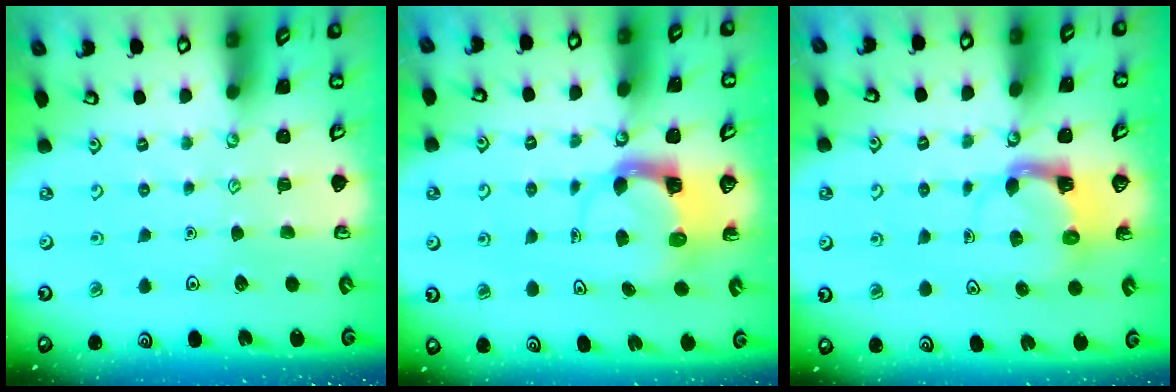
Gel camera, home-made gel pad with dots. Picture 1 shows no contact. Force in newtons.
{"total": 3.7, "press": 3.7, "slide": 0.5}
{"total": 3.7, "press": 3.6, "slide": 0.6}